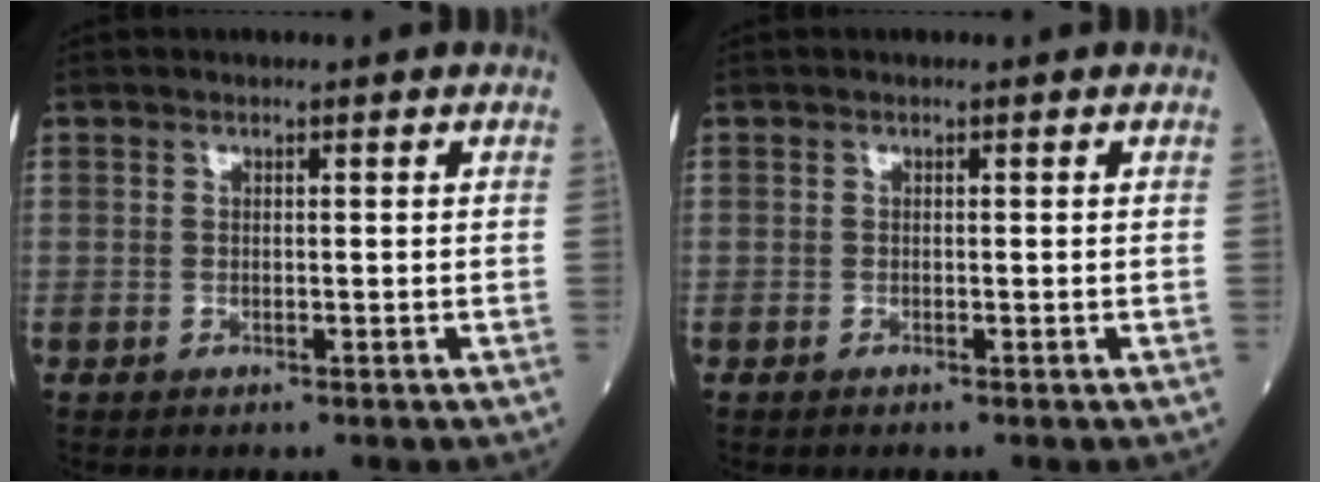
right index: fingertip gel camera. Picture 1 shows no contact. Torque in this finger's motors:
{"motor_torque": [0.03, -0.02, 0.00, 0.00]}